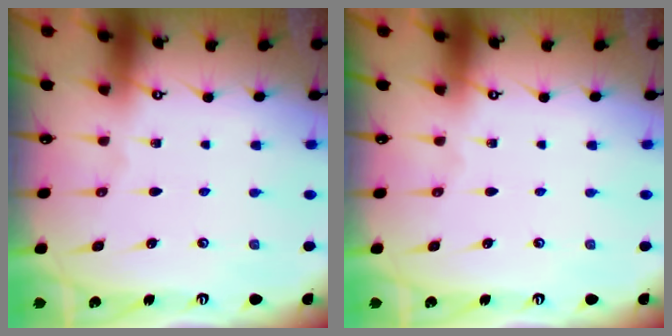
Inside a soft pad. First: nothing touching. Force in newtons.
{"total": 0.0}